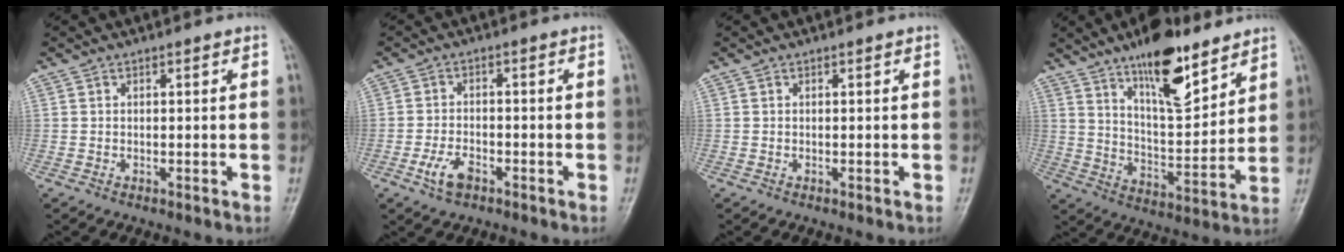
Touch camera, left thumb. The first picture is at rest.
{"total": 4.5, "force": [-2.4, 2.5, 2.9], "torque": [-0.058, 0.012, -0.045]}
{"total": 0.0}
{"total": 15.3, "force": [10.3, 5.3, 10.0], "torque": [-0.132, -0.065, 0.175]}